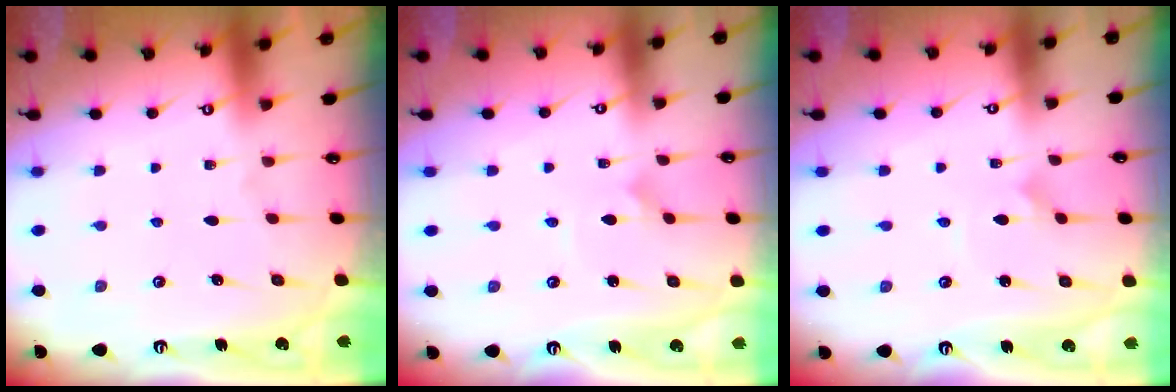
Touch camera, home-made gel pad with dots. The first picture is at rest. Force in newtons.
{"total": 1.7, "press": 1.7, "slide": 0.0}
{"total": 1.7, "press": 1.7, "slide": 0.0}